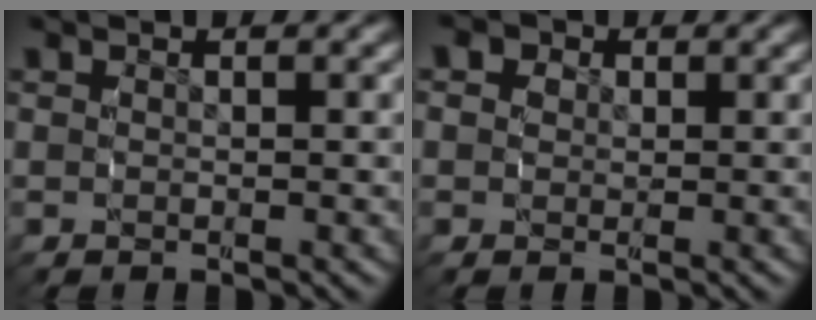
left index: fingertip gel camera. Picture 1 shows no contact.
{"total": 3.5, "force": [1.0, 3.1, 1.3], "torque": [-0.030, -0.006, 0.014]}